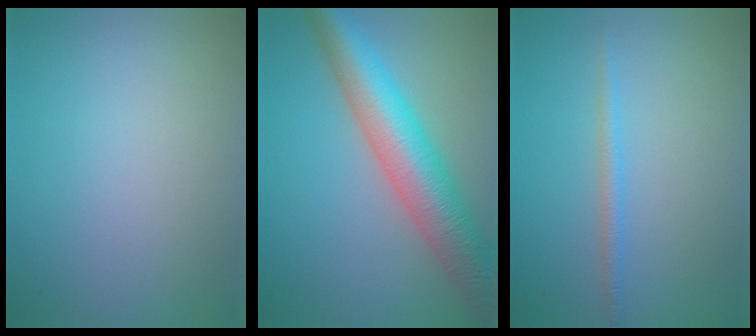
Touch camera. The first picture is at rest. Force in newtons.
{"total": 8.7, "press": 8.6, "slide": 0.4}
{"total": 1.2, "press": 1.2, "slide": 0.1}